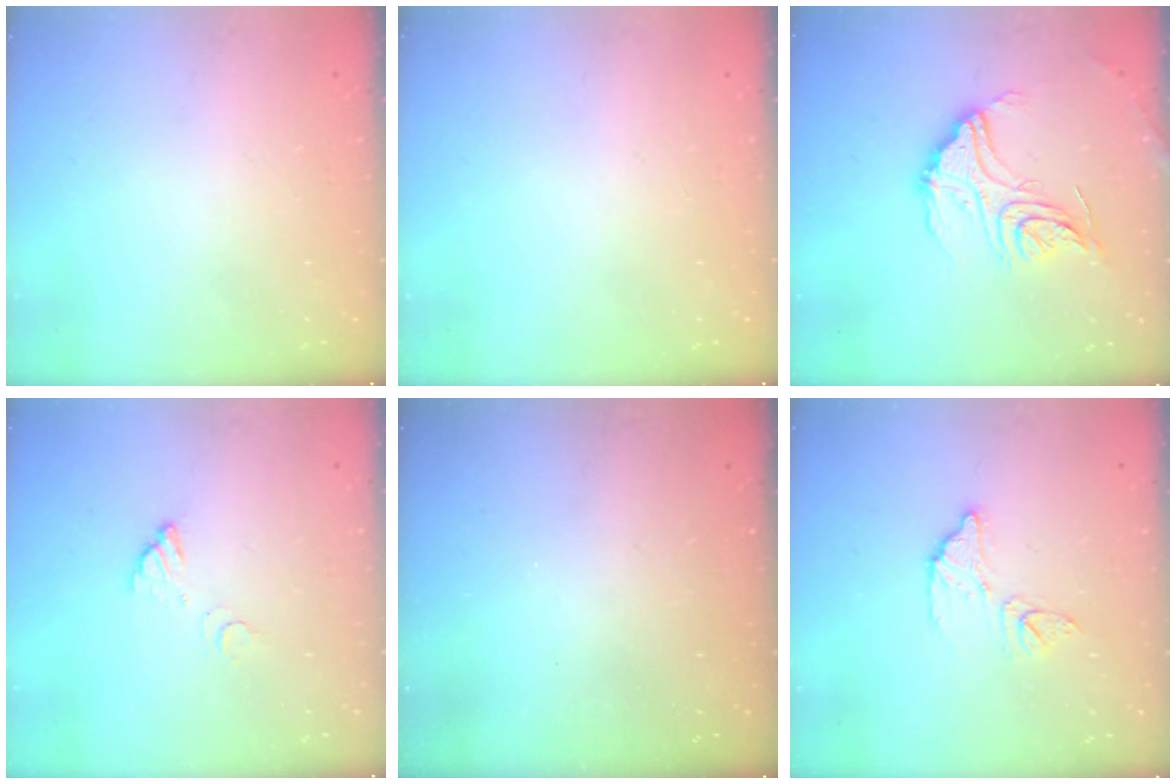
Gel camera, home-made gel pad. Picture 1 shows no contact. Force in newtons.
{"total": 0.0}
{"total": 17.7, "press": 17.6, "slide": 1.8}
{"total": 3.5, "press": 3.5, "slide": 0.2}
{"total": 2.8, "press": 2.8, "slide": 0.3}
{"total": 10.7, "press": 10.6, "slide": 0.7}